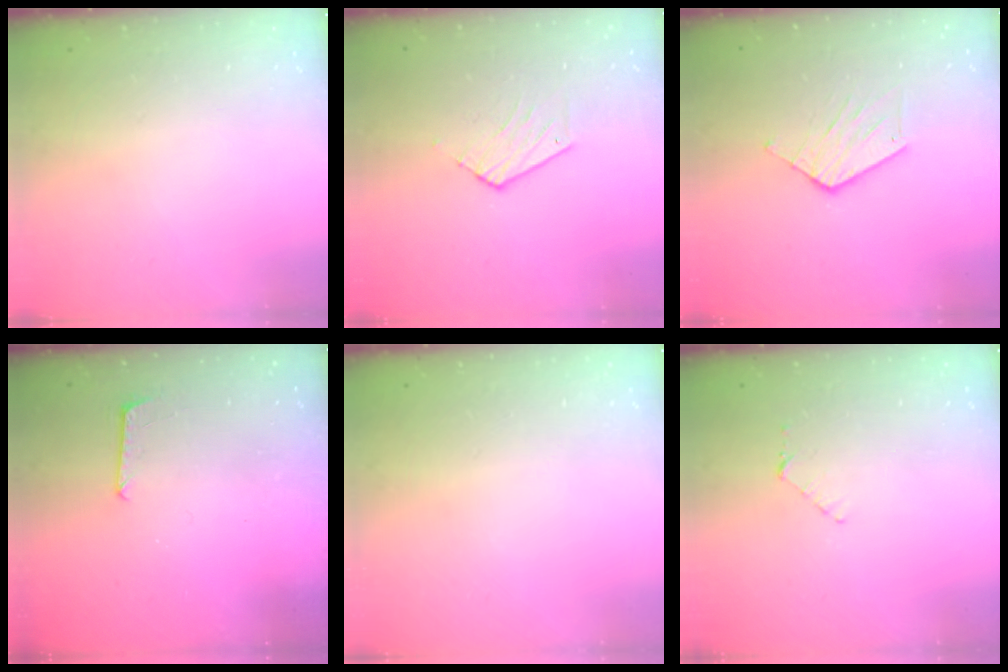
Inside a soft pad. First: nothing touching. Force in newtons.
{"total": 3.9, "press": 3.9, "slide": 0.3}
{"total": 7.1, "press": 7.1, "slide": 0.3}
{"total": 5.9, "press": 5.9, "slide": 0.4}
{"total": 0.0}
{"total": 4.4, "press": 4.4, "slide": 0.4}